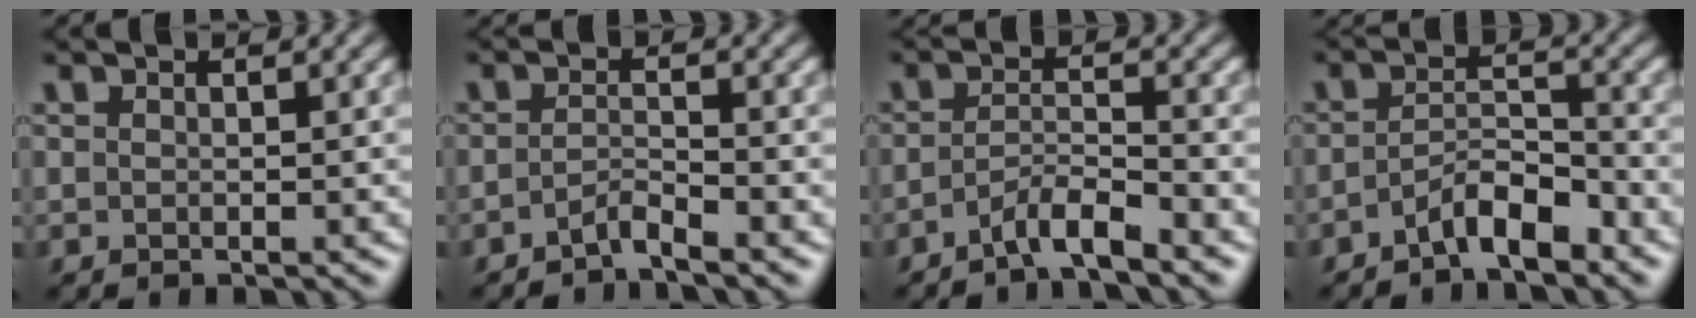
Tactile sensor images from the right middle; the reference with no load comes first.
{"total": 1.7, "force": [-1.4, 0.1, 0.9], "torque": [-0.017, 0.004, -0.033]}
{"total": 2.9, "force": [-2.3, 0.4, 1.8], "torque": [-0.030, 0.006, -0.049]}
{"total": 3.6, "force": [-2.5, 1.1, 2.3], "torque": [-0.042, 0.011, -0.047]}